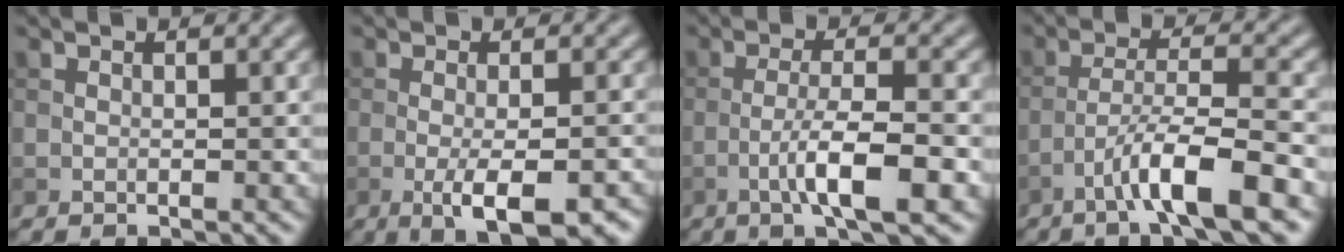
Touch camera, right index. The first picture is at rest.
{"total": 5.8, "force": [-2.4, 1.6, 5.1], "torque": [-0.085, -0.006, -0.033]}
{"total": 5.7, "force": [-2.2, 1.1, 5.1], "torque": [-0.089, 0.006, -0.039]}
{"total": 6.7, "force": [-3.9, 0.8, 5.3], "torque": [-0.088, 0.011, -0.070]}